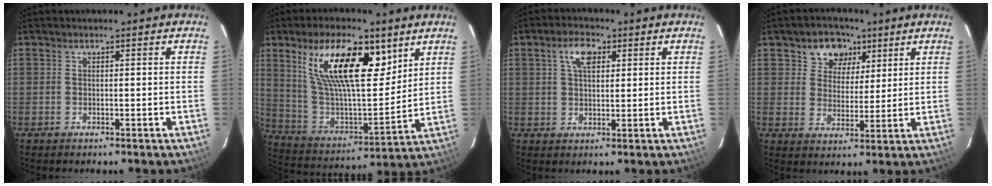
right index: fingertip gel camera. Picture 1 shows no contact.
{"total": 20.9, "force": [10.4, 8.0, 16.3], "torque": [-0.296, 0.009, 0.196]}
{"total": 5.2, "force": [2.1, 2.7, 3.9], "torque": [-0.070, 0.014, 0.037]}
{"total": 7.6, "force": [4.0, 6.0, 2.4], "torque": [-0.041, 0.013, 0.066]}